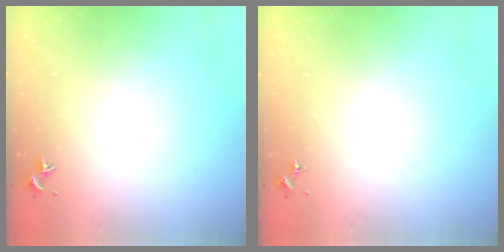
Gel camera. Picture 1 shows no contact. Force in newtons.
{"total": 0.0}